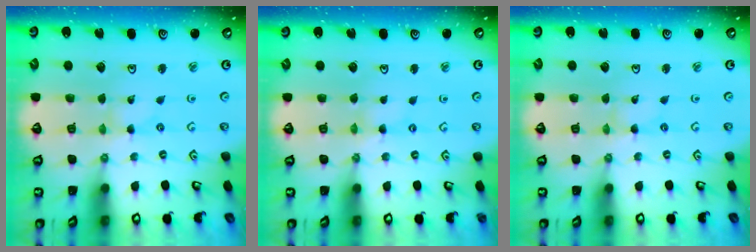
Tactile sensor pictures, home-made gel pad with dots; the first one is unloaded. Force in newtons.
{"total": 0.0}
{"total": 0.0}